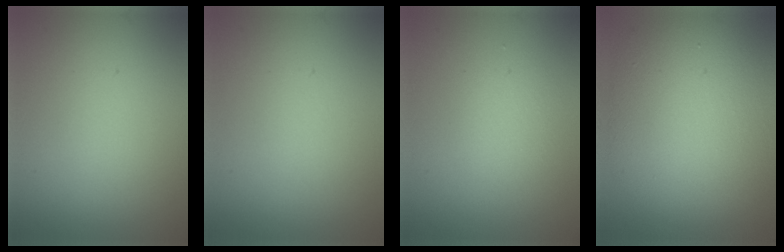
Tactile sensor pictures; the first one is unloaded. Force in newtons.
{"total": 0.0}
{"total": 1.6, "press": 1.6, "slide": 0.1}
{"total": 11.4, "press": 11.4, "slide": 0.8}